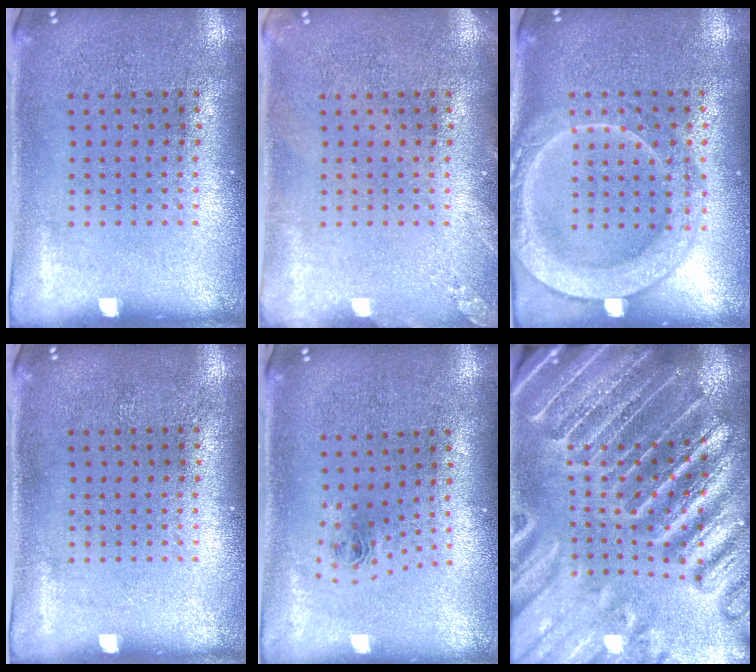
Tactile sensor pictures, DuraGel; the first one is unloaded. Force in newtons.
{"total": 1.0, "press": 1.0, "slide": 0.1}
{"total": 2.0, "press": 2.0, "slide": 0.3}
{"total": 0.0}
{"total": 0.8, "press": 0.3, "slide": 0.7}
{"total": 4.0, "press": 3.9, "slide": 1.1}